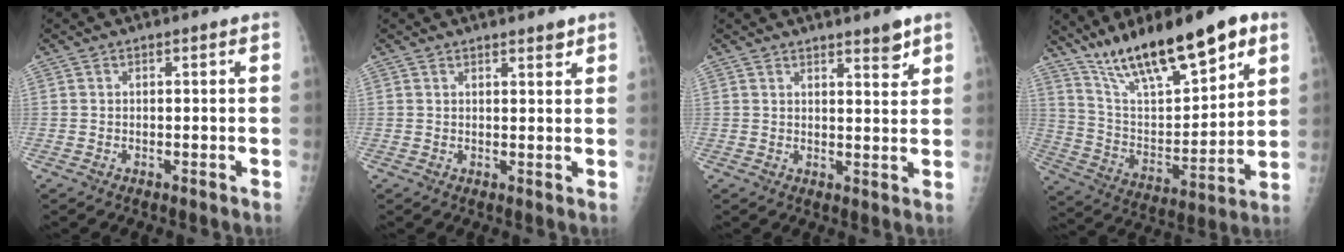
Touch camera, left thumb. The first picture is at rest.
{"total": 1.9, "force": [1.6, 0.6, 0.9], "torque": [-0.005, -0.010, 0.022]}
{"total": 3.5, "force": [2.7, 0.7, 2.0], "torque": [-0.018, -0.023, 0.040]}
{"total": 22.8, "force": [14.8, 6.9, 15.9], "torque": [-0.238, -0.049, 0.262]}